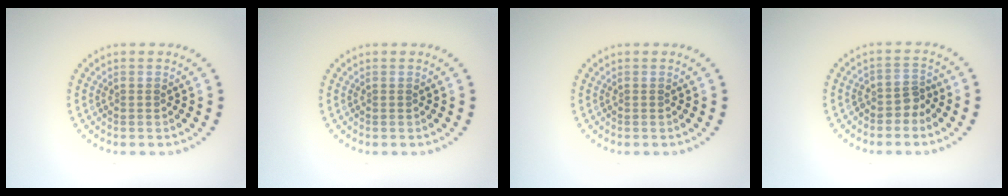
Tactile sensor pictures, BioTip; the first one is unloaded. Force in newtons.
{"total": 0.0}
{"total": 0.0}
{"total": 1.9, "press": 1.5, "slide": 1.3}